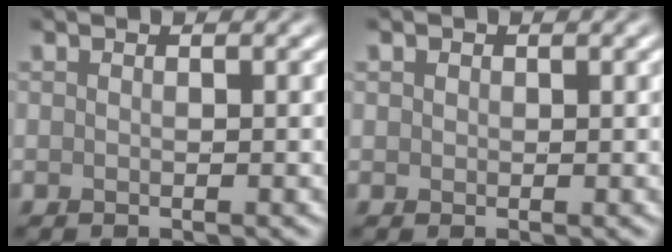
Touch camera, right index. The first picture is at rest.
{"total": 0.8, "force": [0.2, 0.7, 0.2], "torque": [0.000, -0.001, 0.004]}